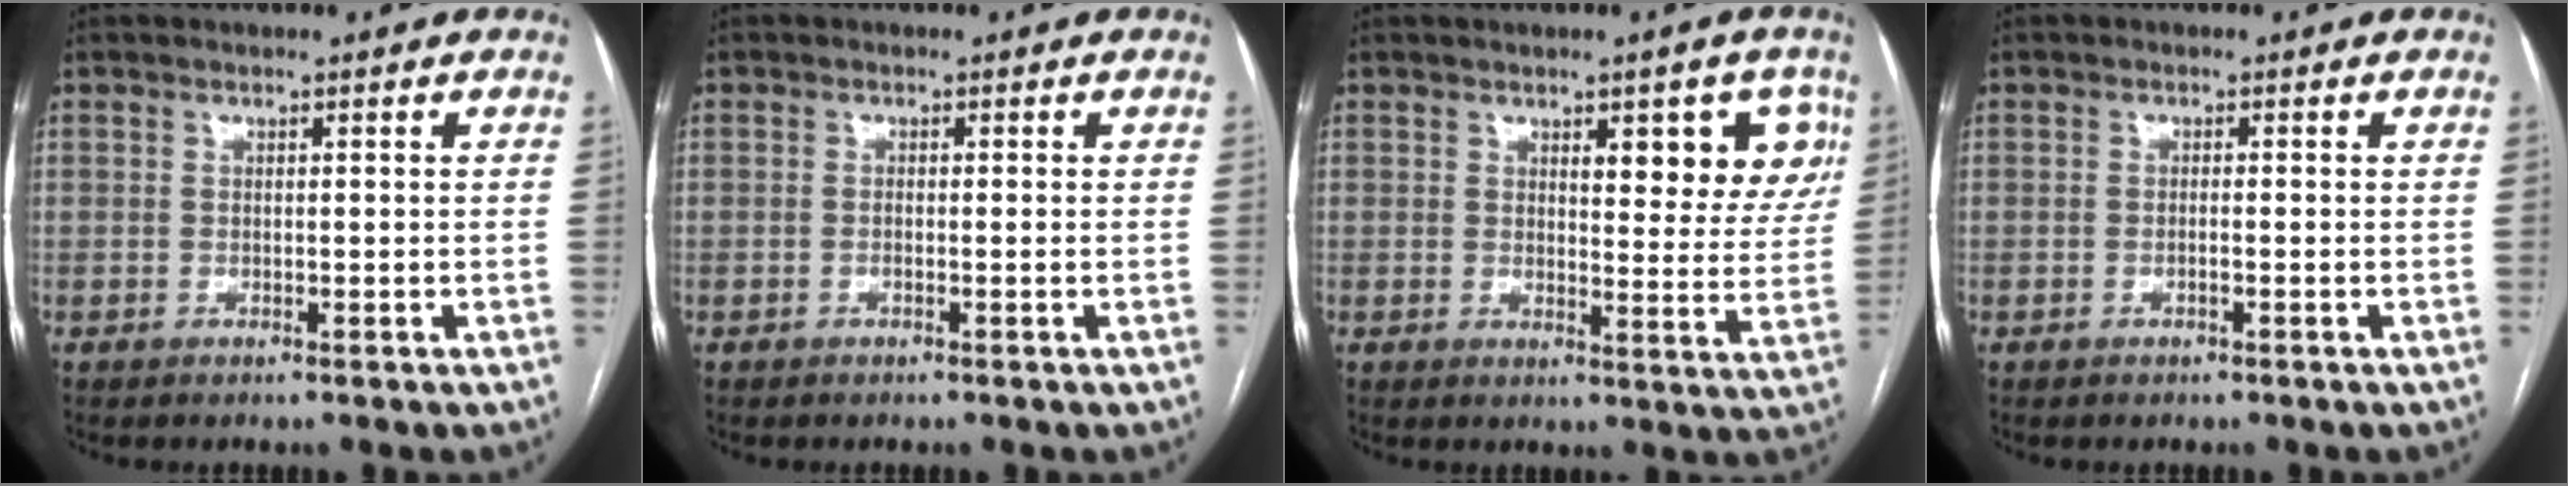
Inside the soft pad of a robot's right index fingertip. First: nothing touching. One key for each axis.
{"total": 0.7, "fx": -0.2, "fy": 0.0, "fz": 0.7, "tx": -0.012, "ty": 0.001, "tz": -0.003}
{"total": 8.9, "fx": 3.9, "fy": 3.0, "fz": 7.4, "tx": -0.081, "ty": 0.004, "tz": 0.049}
{"total": 0.8, "fx": -0.3, "fy": 0.0, "fz": 0.8, "tx": -0.015, "ty": 0.001, "tz": -0.005}